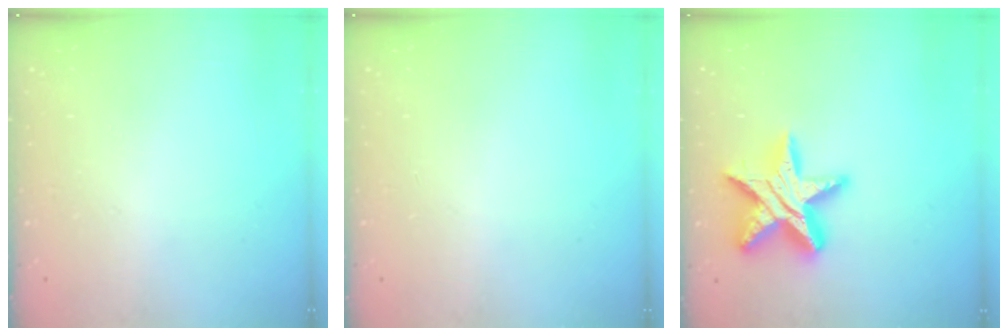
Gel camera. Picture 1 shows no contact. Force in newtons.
{"total": 0.0}
{"total": 18.4, "press": 18.3, "slide": 1.5}